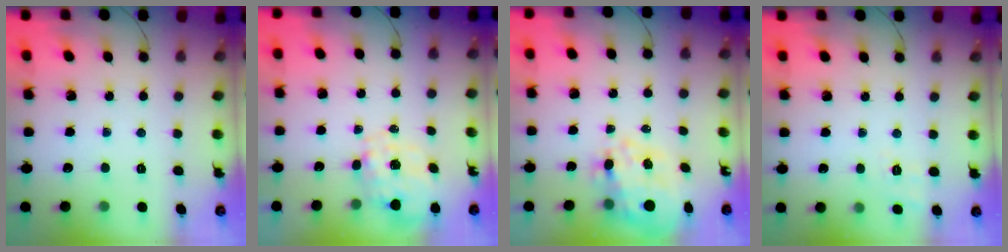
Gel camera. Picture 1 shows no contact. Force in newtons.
{"total": 1.1, "press": 1.0, "slide": 0.5}
{"total": 11.4, "press": 10.9, "slide": 3.1}
{"total": 2.5, "press": 1.3, "slide": 2.2}